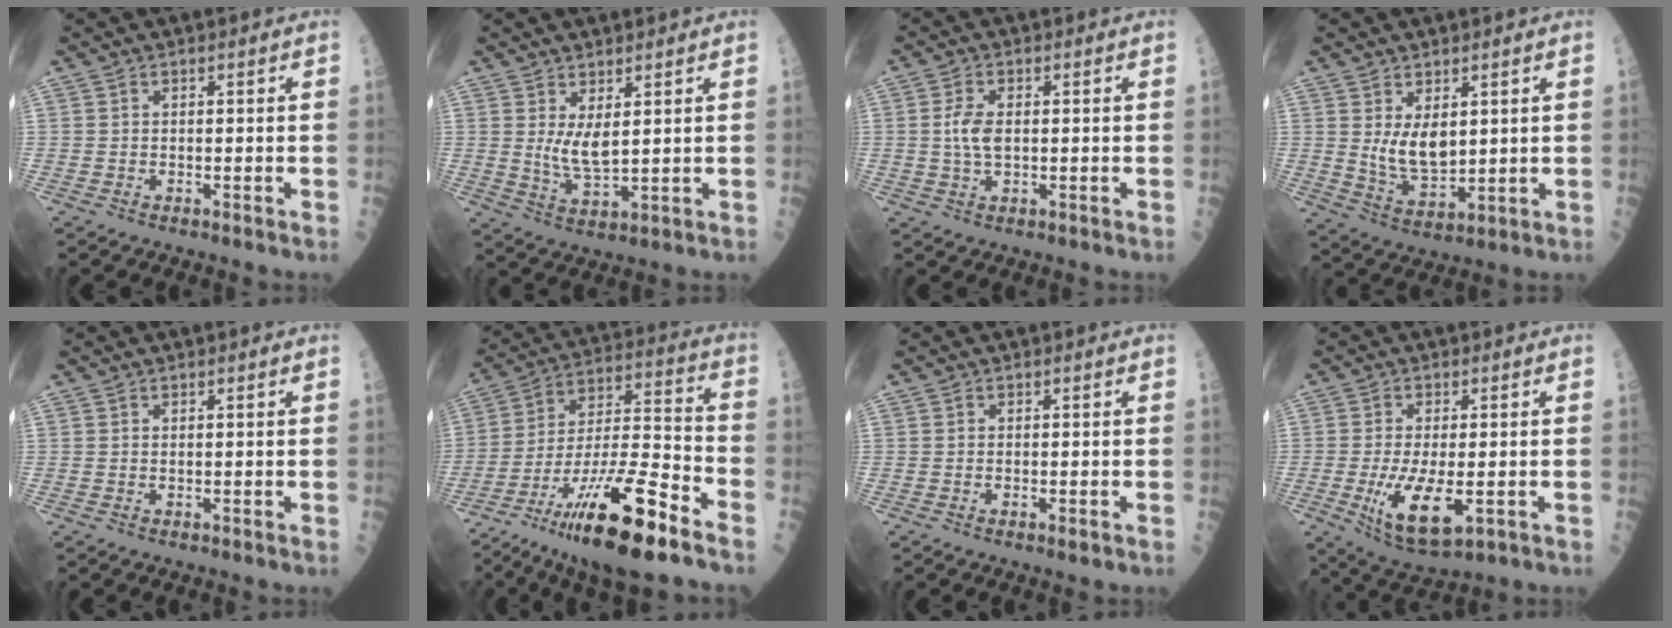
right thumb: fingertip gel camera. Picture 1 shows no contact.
{"total": 5.1, "force": [1.6, 1.6, 4.6], "torque": [-0.086, -0.025, 0.041]}
{"total": 4.3, "force": [0.1, 2.2, 3.7], "torque": [-0.074, 0.001, 0.003]}
{"total": 7.2, "force": [2.0, 3.8, 5.8], "torque": [-0.088, -0.028, 0.052]}
{"total": 0.0}
{"total": 23.3, "force": [-13.4, 4.7, 18.5], "torque": [-0.339, 0.044, -0.232]}
{"total": 1.1, "force": [-0.3, 0.2, 1.0], "torque": [-0.014, -0.003, -0.005]}
{"total": 10.7, "force": [-2.4, 4.0, 9.6], "torque": [-0.175, -0.022, -0.030]}